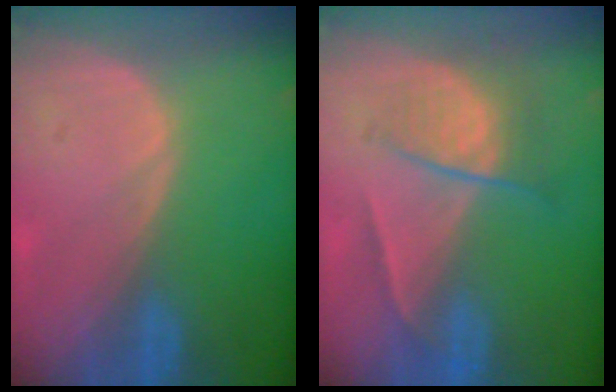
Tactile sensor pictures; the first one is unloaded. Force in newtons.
{"total": 6.7, "press": 5.8, "slide": 3.3}